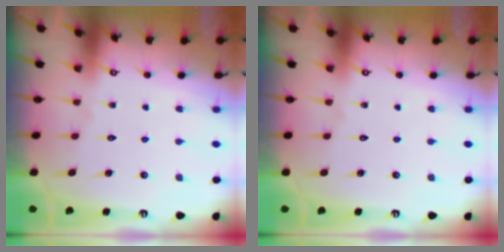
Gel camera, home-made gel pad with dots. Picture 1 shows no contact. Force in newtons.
{"total": 0.0}